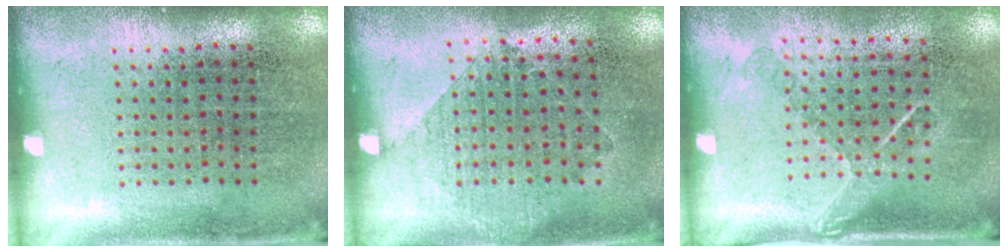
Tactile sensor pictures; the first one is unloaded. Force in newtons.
{"total": 1.0, "press": 1.0, "slide": 0.4}
{"total": 1.3, "press": 1.0, "slide": 0.9}